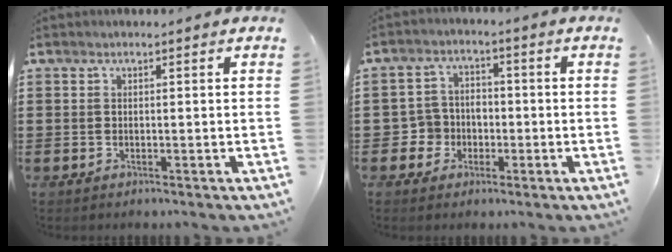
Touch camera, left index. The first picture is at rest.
{"total": 4.3, "force": [-1.7, 3.8, 0.8], "torque": [-0.037, 0.007, -0.038]}